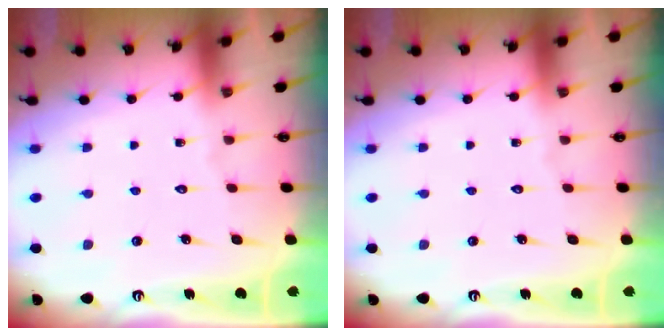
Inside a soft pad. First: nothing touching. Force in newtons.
{"total": 0.0}